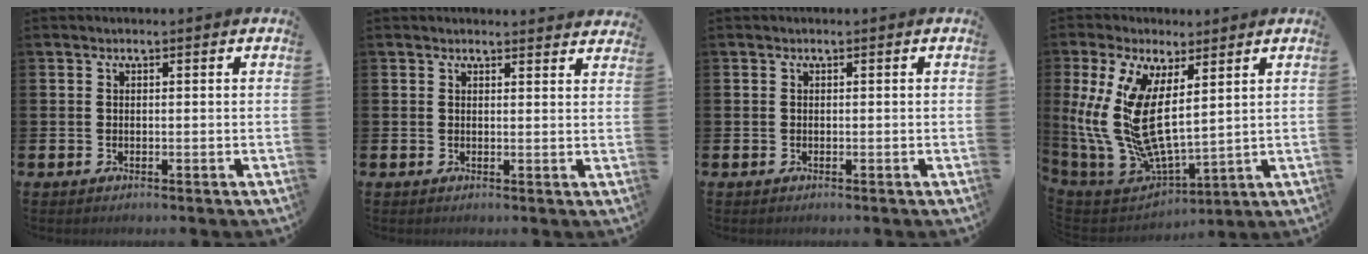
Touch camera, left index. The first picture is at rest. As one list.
[{"total": 2.0, "force": [2.0, 0.1, -0.2], "torque": [0.009, -0.015, 0.034]}, {"total": 0.0}, {"total": 12.2, "force": [4.1, 5.9, 9.8], "torque": [-0.228, -0.028, 0.085]}]